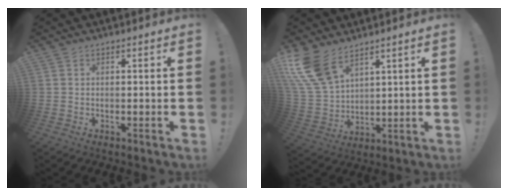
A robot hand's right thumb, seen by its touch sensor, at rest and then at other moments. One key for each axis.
{"total": 13.5, "fx": 8.9, "fy": 6.9, "fz": 7.4, "tx": -0.162, "ty": -0.046, "tz": 0.173}